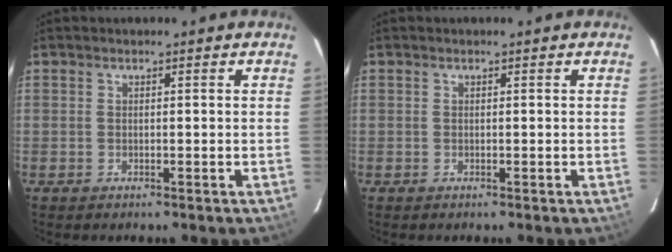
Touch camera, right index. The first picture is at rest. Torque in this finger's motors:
{"motor_torque": [0.00, 0.00, 0.00, 0.00]}